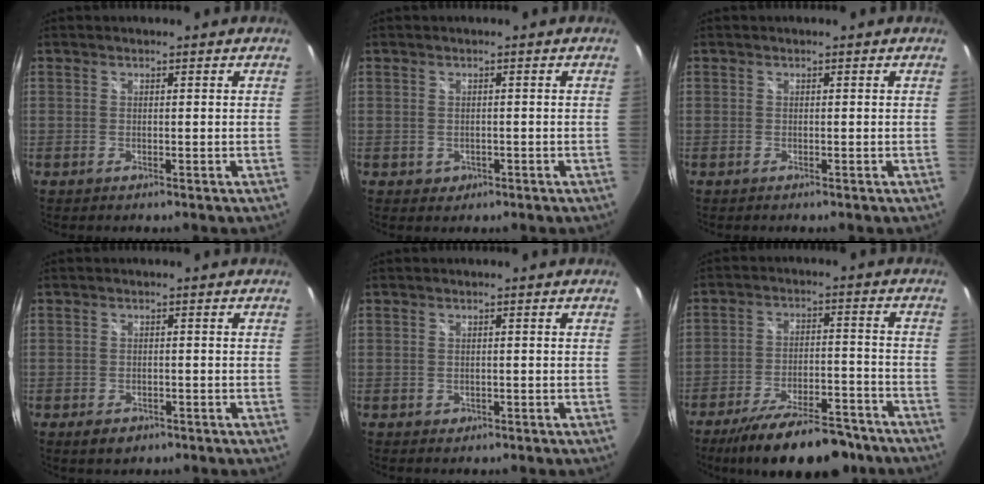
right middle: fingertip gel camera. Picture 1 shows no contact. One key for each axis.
{"total": 1.8, "fx": -0.5, "fy": 1.6, "fz": 0.6, "tx": -0.012, "ty": -0.003, "tz": -0.003}
{"total": 0.0}
{"total": 3.2, "fx": -1.9, "fy": 2.0, "fz": 1.6, "tx": -0.033, "ty": -0.008, "tz": -0.027}
{"total": 1.1, "fx": -0.4, "fy": 1.0, "fz": 0.3, "tx": -0.005, "ty": -0.003, "tz": -0.003}
{"total": 19.0, "fx": -15.2, "fy": 5.6, "fz": 9.8, "tx": -0.176, "ty": -0.020, "tz": -0.219}